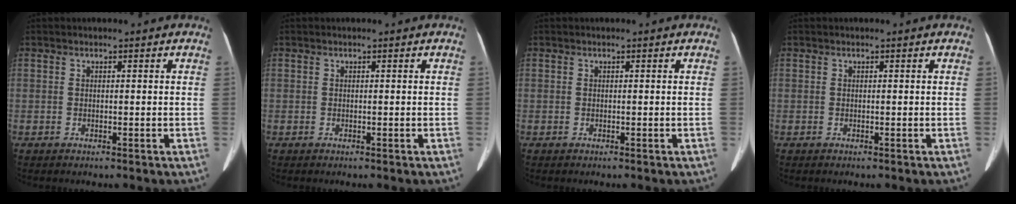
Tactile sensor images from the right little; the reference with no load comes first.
{"total": 0.0}
{"total": 0.0}
{"total": 0.0}